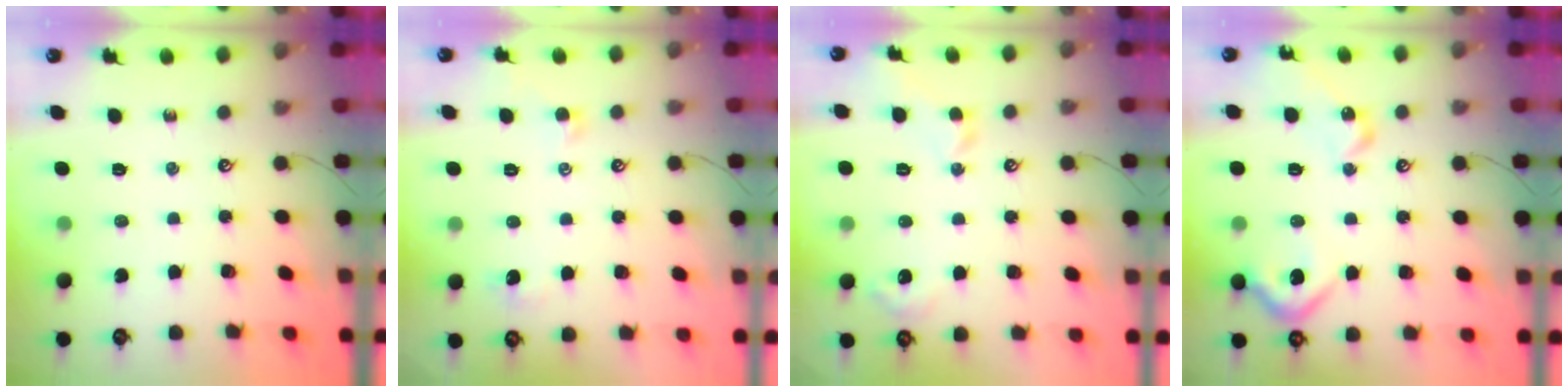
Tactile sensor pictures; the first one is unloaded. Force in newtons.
{"total": 1.5, "press": 1.4, "slide": 0.5}
{"total": 2.6, "press": 2.6, "slide": 0.6}
{"total": 11.6, "press": 11.5, "slide": 1.2}